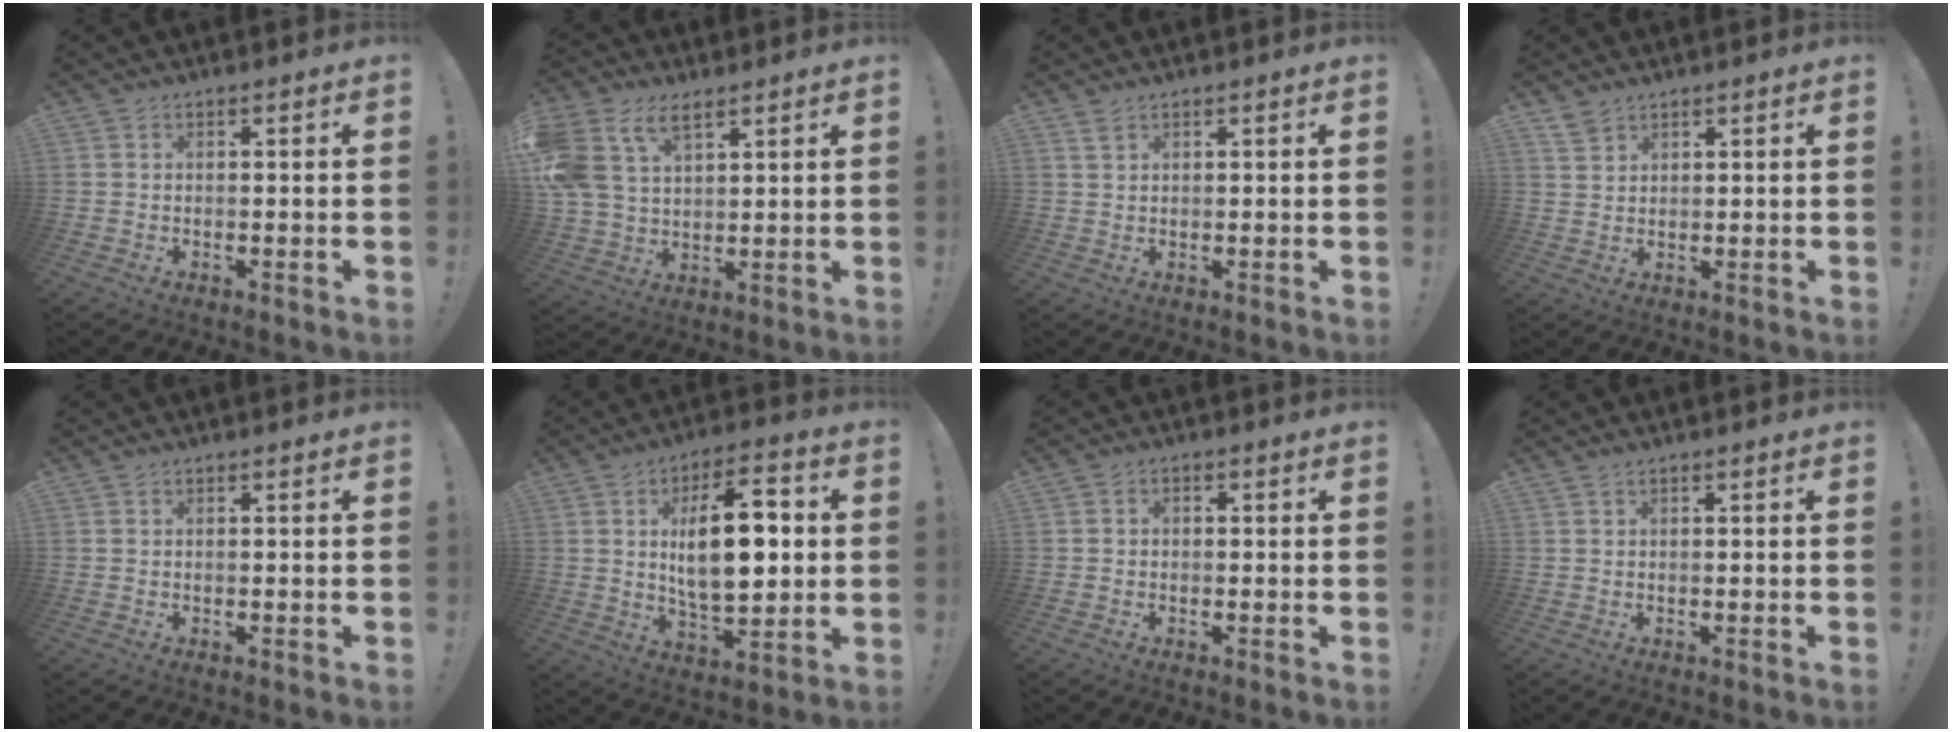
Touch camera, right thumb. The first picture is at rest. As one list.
[{"total": 12.6, "force": [7.0, 7.8, 7.1], "torque": [-0.159, -0.026, 0.138]}, {"total": 1.8, "force": [1.3, 0.8, 1.0], "torque": [-0.019, -0.002, 0.025]}, {"total": 3.5, "force": [2.8, 1.8, 0.8], "torque": [-0.013, -0.015, 0.054]}, {"total": 0.0}, {"total": 17.7, "force": [2.2, 8.7, 15.2], "torque": [-0.241, -0.001, 0.030]}, {"total": 1.3, "force": [-0.7, 1.0, 0.5], "torque": [-0.012, 0.006, -0.012]}, {"total": 0.6, "force": [0.6, 0.2, 0.2], "torque": [-0.011, 0.004, 0.012]}]